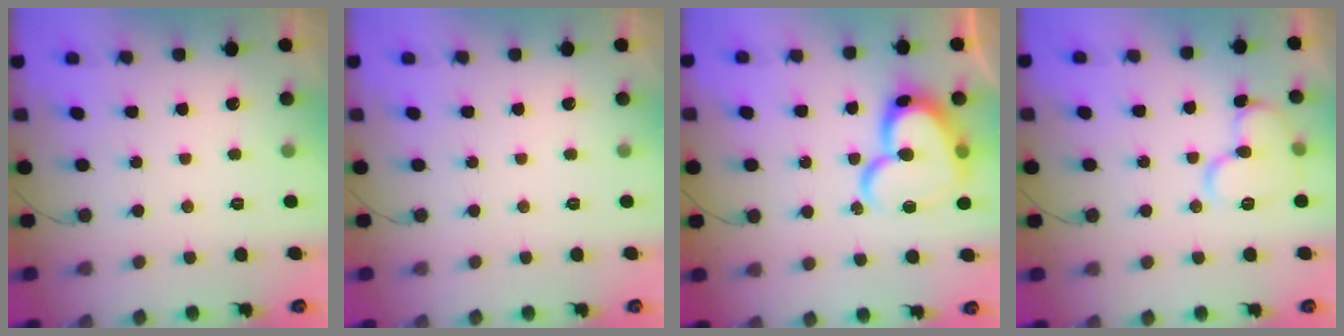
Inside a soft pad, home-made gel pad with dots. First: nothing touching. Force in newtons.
{"total": 0.0}
{"total": 19.8, "press": 19.7, "slide": 2.1}
{"total": 11.7, "press": 11.7, "slide": 1.0}